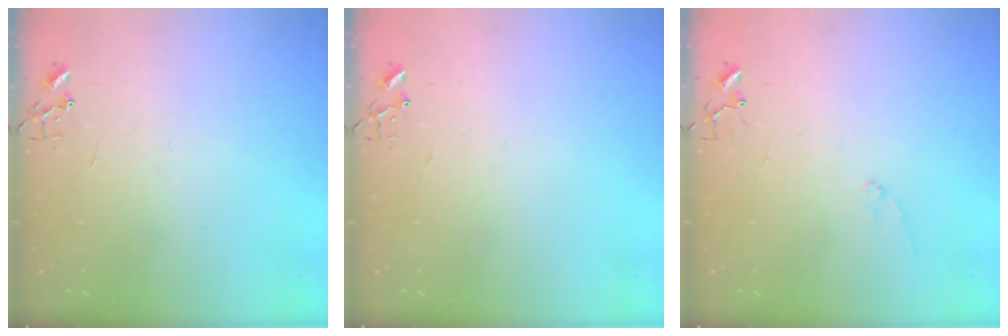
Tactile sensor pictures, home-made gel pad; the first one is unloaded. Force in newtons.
{"total": 4.9, "press": 4.8, "slide": 0.6}
{"total": 6.8, "press": 6.8, "slide": 0.7}